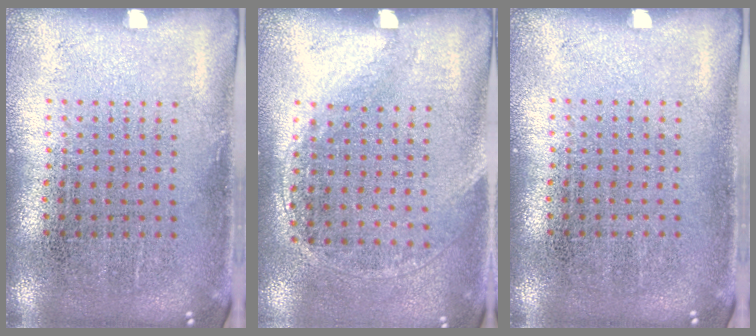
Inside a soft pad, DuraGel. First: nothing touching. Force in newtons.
{"total": 1.4, "press": 0.9, "slide": 1.0}
{"total": 0.0}